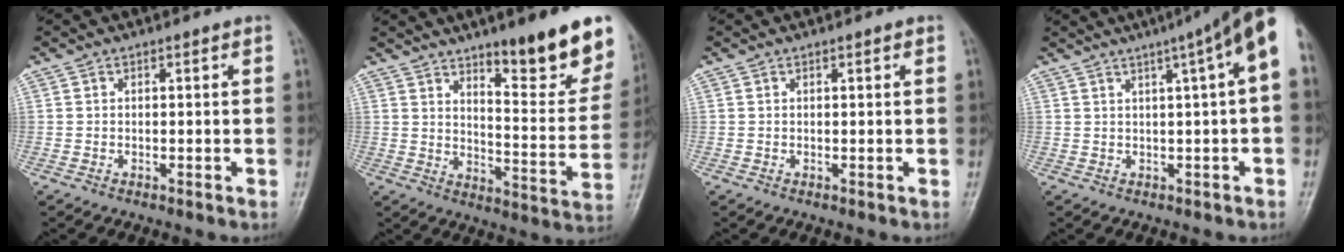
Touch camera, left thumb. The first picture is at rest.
{"total": 17.9, "force": [11.7, 4.2, 12.8], "torque": [-0.127, -0.080, 0.171]}
{"total": 0.7, "force": [0.3, 0.2, 0.6], "torque": [-0.009, 0.001, 0.003]}
{"total": 11.4, "force": [4.0, 1.6, 10.6], "torque": [-0.138, 0.028, 0.045]}